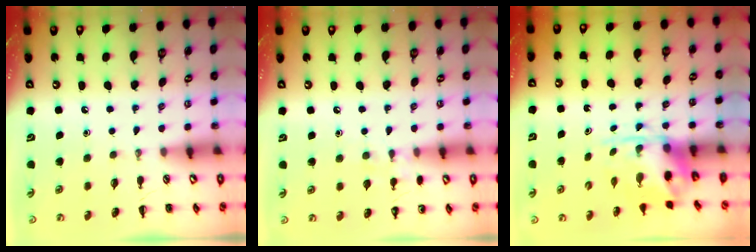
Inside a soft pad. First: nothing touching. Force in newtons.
{"total": 6.6, "press": 6.3, "slide": 2.0}
{"total": 3.9, "press": 3.8, "slide": 0.9}